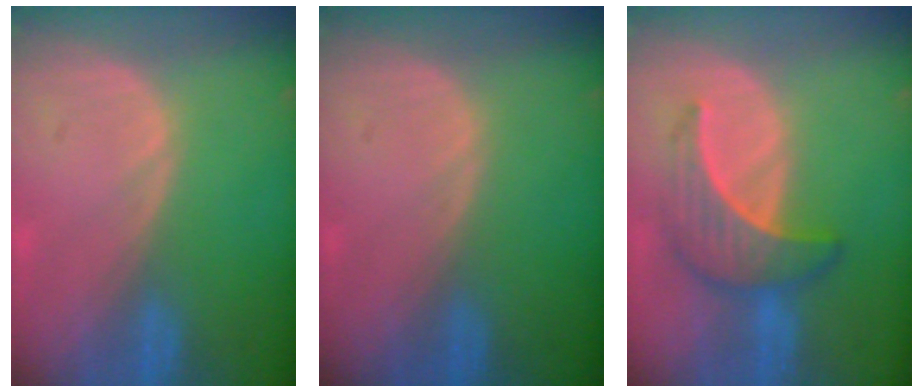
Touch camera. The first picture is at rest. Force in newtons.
{"total": 0.0}
{"total": 6.5, "press": 6.4, "slide": 1.2}